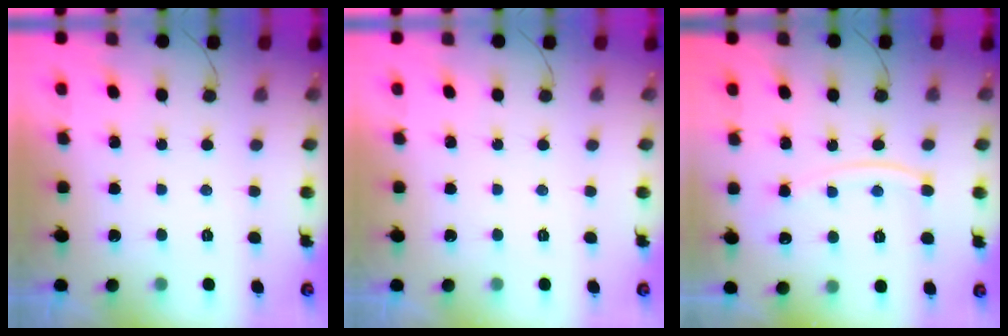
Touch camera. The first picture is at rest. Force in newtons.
{"total": 0.0}
{"total": 11.3, "press": 11.2, "slide": 0.8}